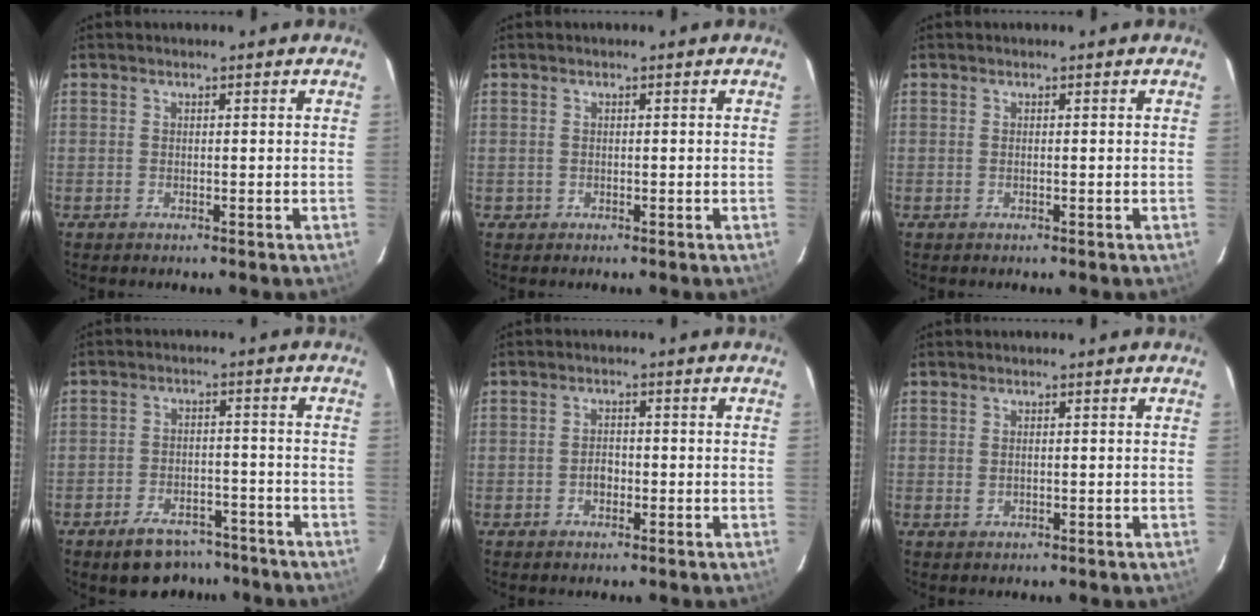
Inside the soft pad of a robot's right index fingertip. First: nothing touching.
{"total": 1.2, "force": [-0.3, 1.2, 0.0], "torque": [0.000, 0.004, -0.001]}
{"total": 0.0}
{"total": 9.2, "force": [-7.0, 4.8, 3.5], "torque": [-0.082, 0.020, -0.093]}
{"total": 2.1, "force": [-0.8, 1.6, 1.0], "torque": [-0.019, 0.005, -0.013]}
{"total": 0.7, "force": [0.1, 0.6, 0.4], "torque": [-0.010, -0.001, 0.004]}